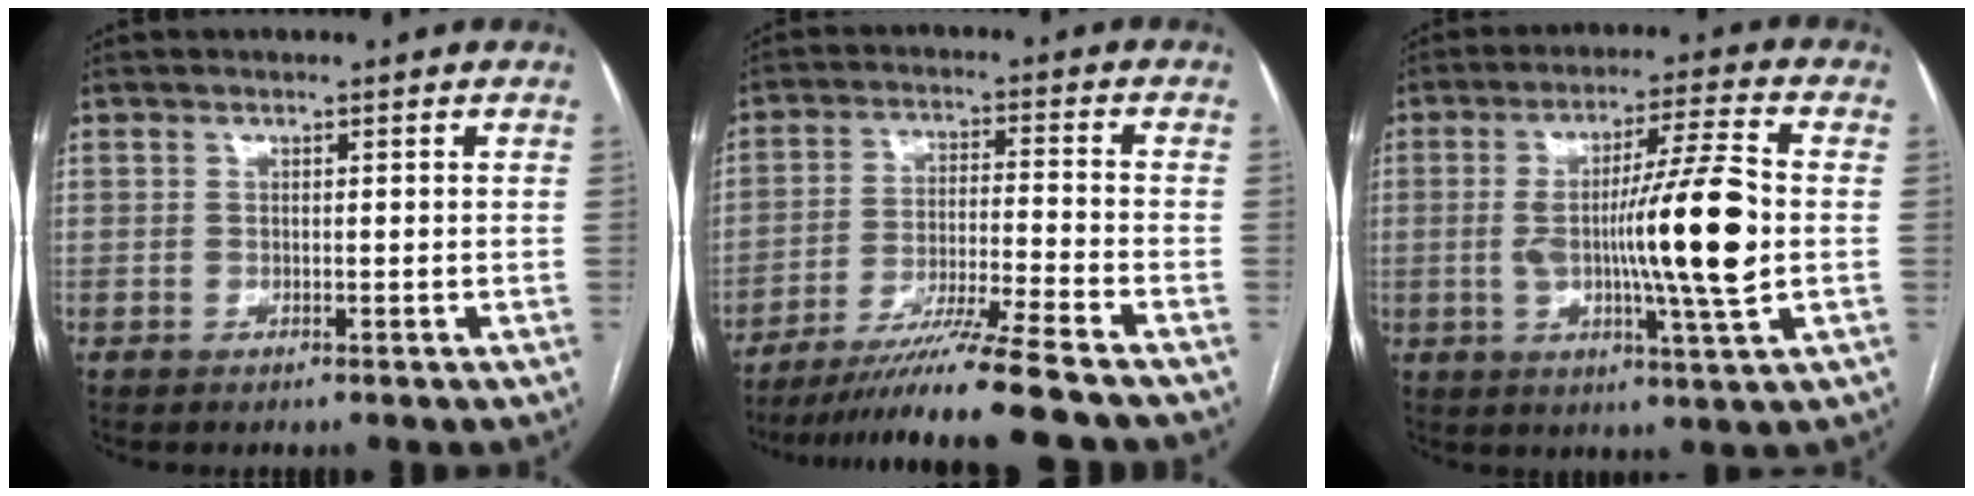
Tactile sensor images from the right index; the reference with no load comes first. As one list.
[{"total": 13.2, "force": [-11.1, -2.4, 6.8], "torque": [-0.105, -0.027, -0.185]}, {"total": 14.5, "force": [-0.7, -0.1, 14.5], "torque": [-0.249, 0.000, -0.015]}]